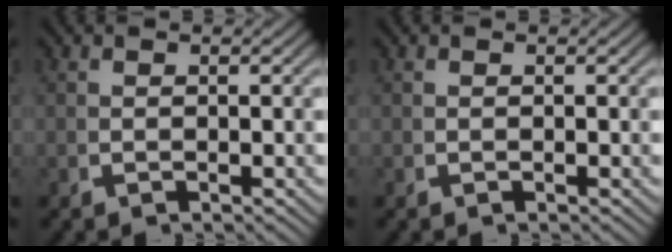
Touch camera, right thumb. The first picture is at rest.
{"total": 0.0}